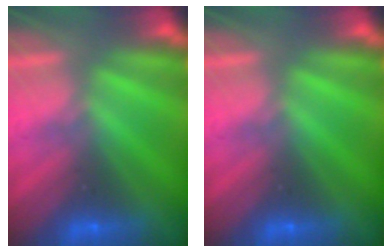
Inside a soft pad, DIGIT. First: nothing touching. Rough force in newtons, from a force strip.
{"total": 0.0}